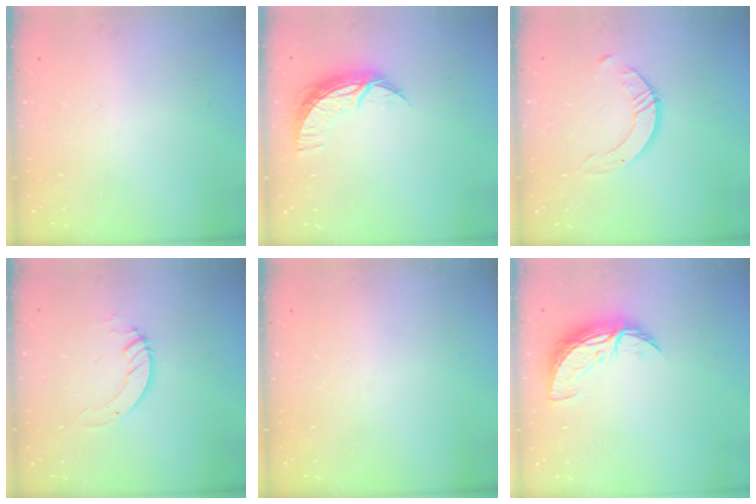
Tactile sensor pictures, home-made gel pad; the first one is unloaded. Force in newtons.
{"total": 9.7, "press": 9.7, "slide": 0.4}
{"total": 2.5, "press": 2.5, "slide": 0.3}
{"total": 3.6, "press": 3.6, "slide": 0.1}
{"total": 0.0}
{"total": 8.8, "press": 8.8, "slide": 0.4}